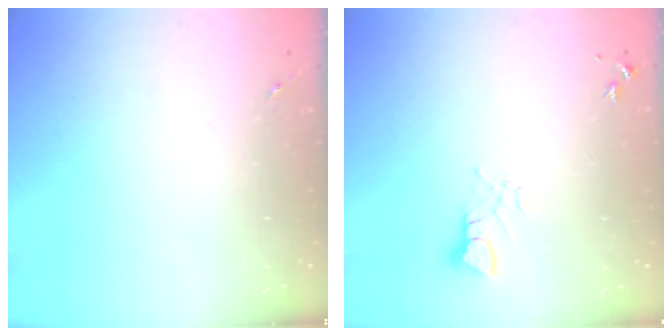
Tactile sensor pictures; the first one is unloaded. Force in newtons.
{"total": 3.5, "press": 3.5, "slide": 0.2}